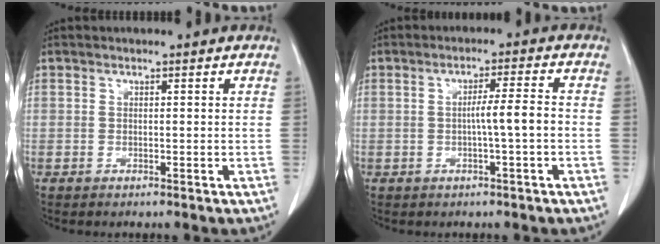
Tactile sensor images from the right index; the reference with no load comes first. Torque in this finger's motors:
{"motor_torque": [0.74, -0.24, 0.22, 0.05]}